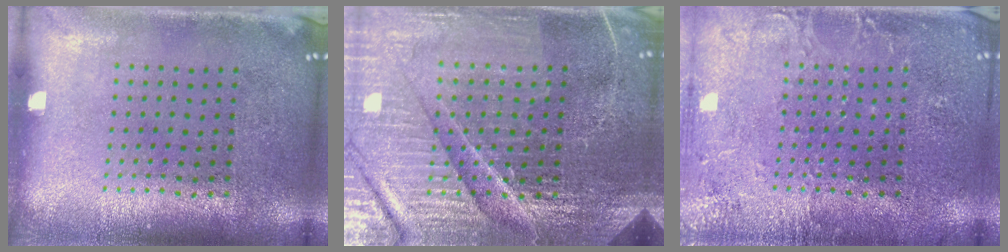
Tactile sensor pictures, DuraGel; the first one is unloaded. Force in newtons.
{"total": 5.8, "press": 5.3, "slide": 2.4}
{"total": 2.9, "press": 2.9, "slide": 0.4}